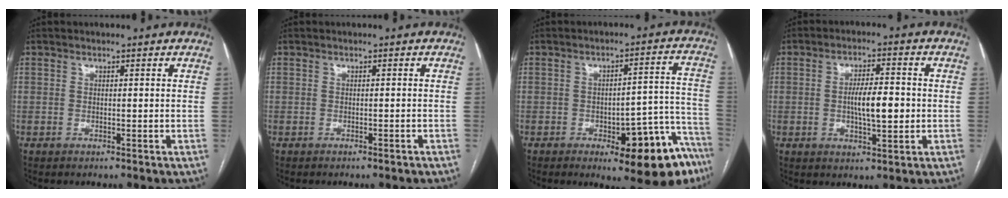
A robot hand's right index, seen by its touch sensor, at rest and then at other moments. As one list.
[{"total": 1.0, "force": [-0.8, 0.1, 0.6], "torque": [-0.015, -0.002, -0.008]}, {"total": 15.6, "force": [-9.4, 4.8, 11.5], "torque": [-0.059, 0.052, -0.117]}, {"total": 6.9, "force": [-0.5, 1.8, 6.7], "torque": [-0.118, 0.005, -0.007]}]